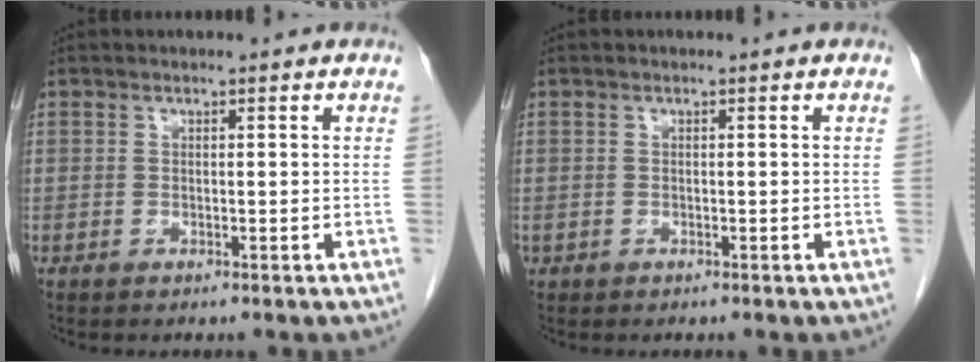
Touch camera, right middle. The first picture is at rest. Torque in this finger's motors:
{"motor_torque": [0.87, -0.65, 0.42, 0.05]}